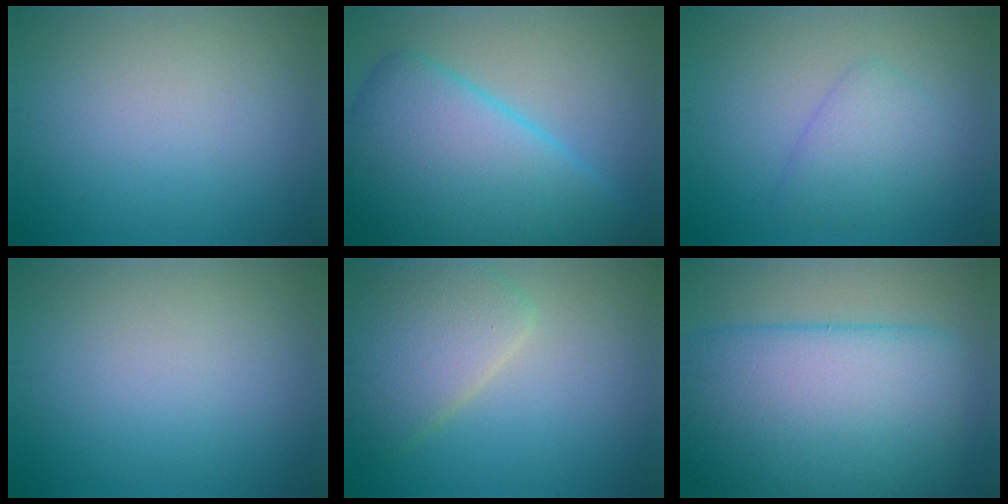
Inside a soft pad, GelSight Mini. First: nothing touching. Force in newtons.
{"total": 12.0, "press": 12.0, "slide": 0.2}
{"total": 3.1, "press": 3.0, "slide": 0.3}
{"total": 0.0}
{"total": 5.4, "press": 5.3, "slide": 0.4}
{"total": 13.4, "press": 13.4, "slide": 0.4}